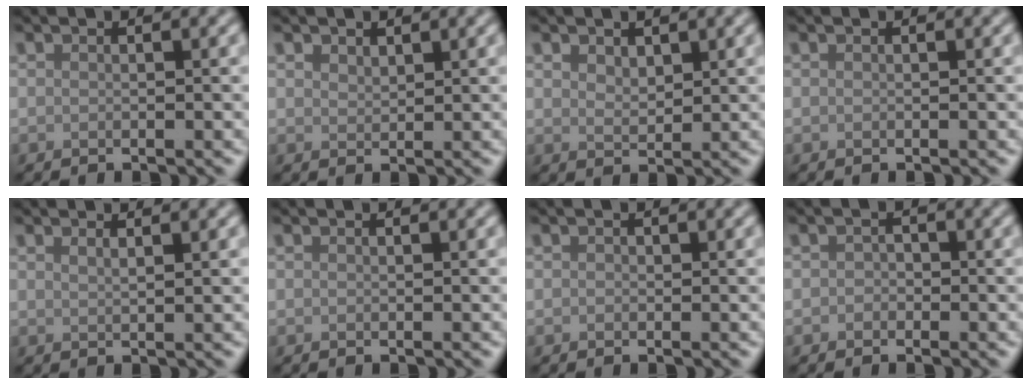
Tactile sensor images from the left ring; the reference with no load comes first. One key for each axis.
{"total": 1.2, "fx": 1.0, "fy": 0.6, "fz": 0.2, "tx": -0.007, "ty": -0.001, "tz": 0.020}
{"total": 1.7, "fx": 1.1, "fy": 0.9, "fz": 0.9, "tx": -0.018, "ty": -0.002, "tz": 0.024}
{"total": 0.0}
{"total": 1.0, "fx": 0.7, "fy": 0.3, "fz": 0.7, "tx": -0.003, "ty": 0.002, "tz": 0.010}
{"total": 0.0}
{"total": 0.0}
{"total": 0.8, "fx": -0.3, "fy": 0.7, "fz": 0.2, "tx": -0.001, "ty": -0.002, "tz": -0.008}